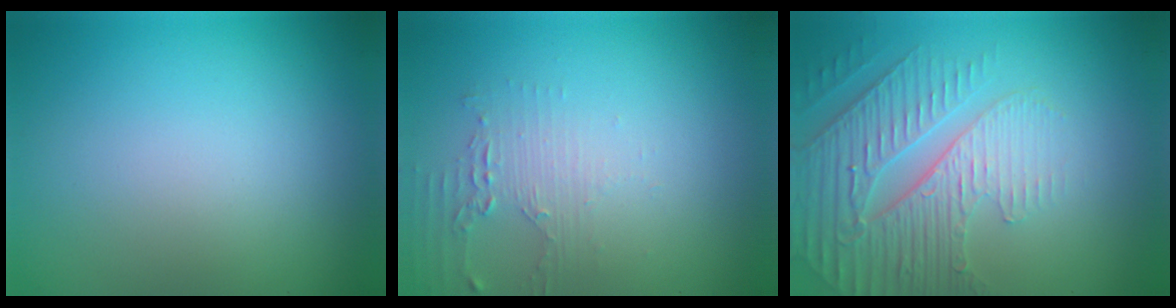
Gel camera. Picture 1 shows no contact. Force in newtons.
{"total": 1.7, "press": 1.7, "slide": 0.3}
{"total": 5.1, "press": 4.6, "slide": 2.3}